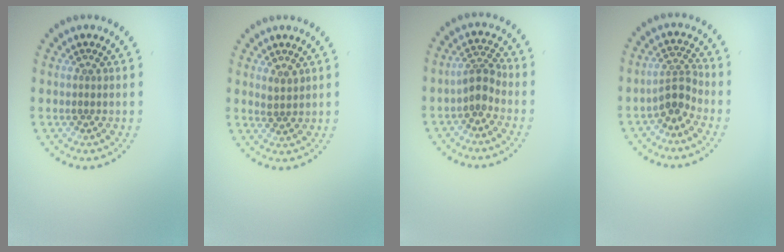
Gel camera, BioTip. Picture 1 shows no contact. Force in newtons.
{"total": 1.4, "press": 1.2, "slide": 0.7}
{"total": 2.3, "press": 2.0, "slide": 1.1}
{"total": 2.5, "press": 1.7, "slide": 1.8}